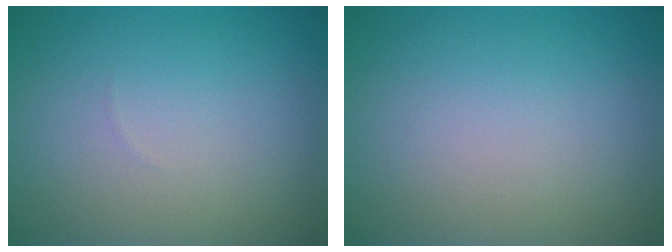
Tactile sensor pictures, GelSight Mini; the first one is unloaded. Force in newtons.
{"total": 0.0}